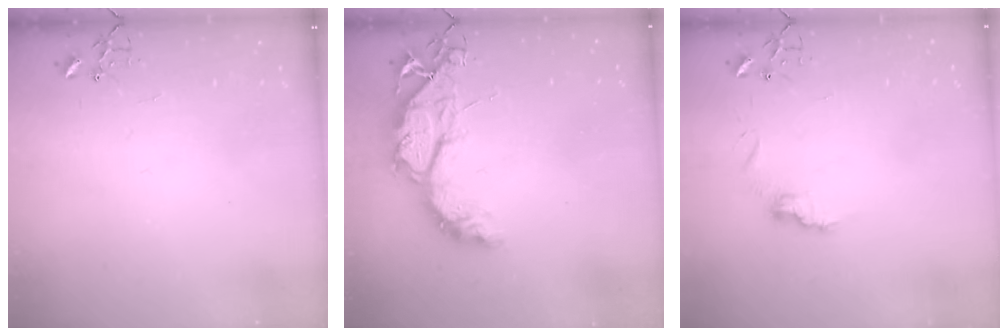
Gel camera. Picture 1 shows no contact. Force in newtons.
{"total": 14.8, "press": 14.7, "slide": 1.4}
{"total": 7.3, "press": 7.3, "slide": 0.4}